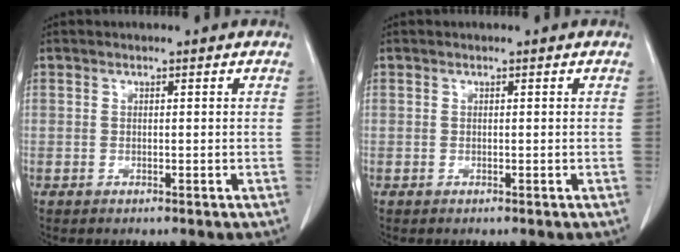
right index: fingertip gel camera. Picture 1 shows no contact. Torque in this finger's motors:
{"motor_torque": [0.00, 0.00, 0.00, 0.00]}